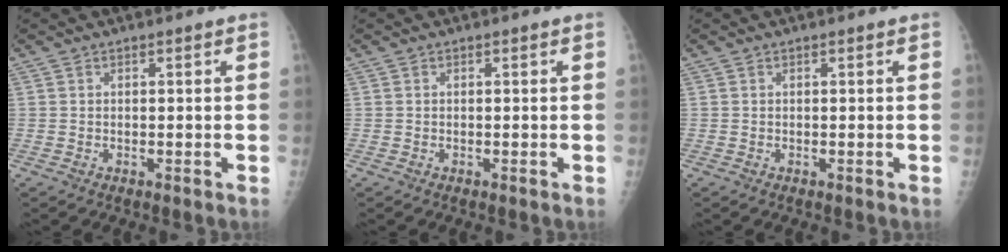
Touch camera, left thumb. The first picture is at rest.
{"total": 0.0}
{"total": 0.0}